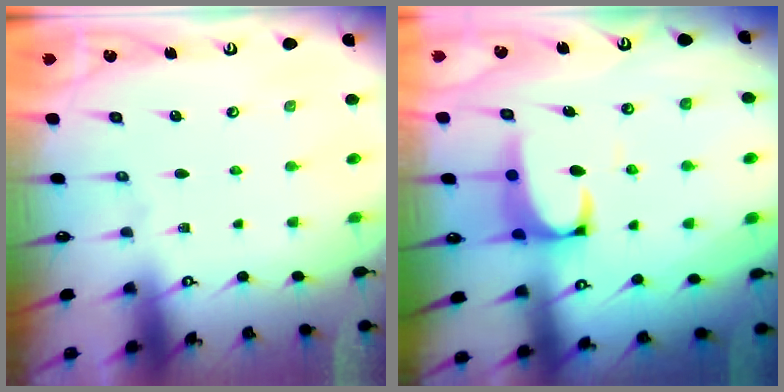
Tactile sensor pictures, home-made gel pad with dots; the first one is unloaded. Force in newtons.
{"total": 2.6, "press": 2.3, "slide": 1.0}